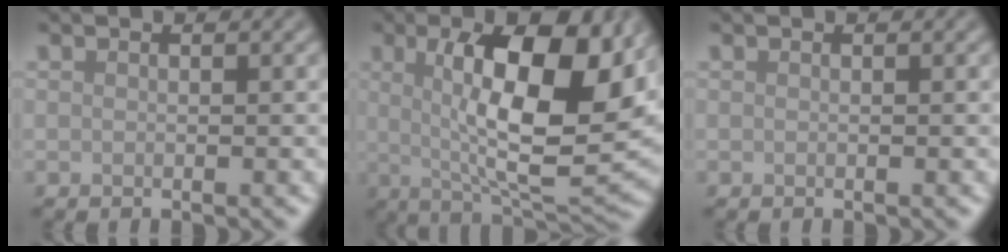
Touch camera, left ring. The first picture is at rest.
{"total": 11.4, "force": [2.4, 3.8, 10.5], "torque": [-0.160, 0.000, 0.043]}
{"total": 0.0}